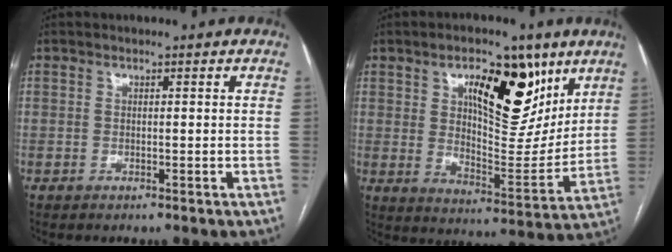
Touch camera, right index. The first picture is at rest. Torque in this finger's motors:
{"motor_torque": [0.70, 0.57, 0.35, 0.11]}